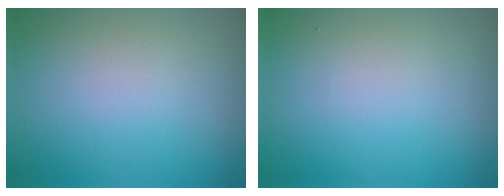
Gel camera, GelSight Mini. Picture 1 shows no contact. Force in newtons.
{"total": 0.0}